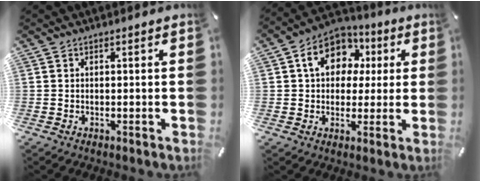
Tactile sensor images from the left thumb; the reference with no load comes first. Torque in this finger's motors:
{"motor_torque": [0.41, 1.43, 0.91, -0.88, 0.32]}